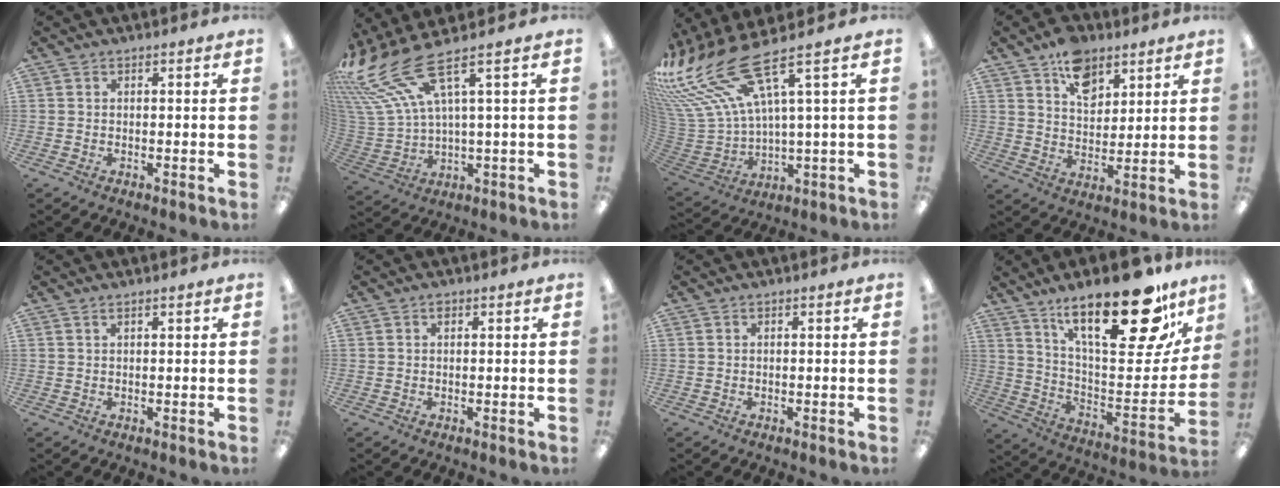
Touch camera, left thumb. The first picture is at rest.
{"total": 15.7, "force": [8.5, 6.0, 11.8], "torque": [-0.274, -0.051, 0.148]}
{"total": 19.7, "force": [11.5, 7.2, 14.3], "torque": [-0.305, -0.075, 0.201]}
{"total": 10.0, "force": [6.4, 6.3, 4.5], "torque": [-0.055, -0.029, 0.113]}
{"total": 0.8, "force": [0.6, 0.1, 0.5], "torque": [-0.012, 0.000, 0.011]}
{"total": 0.8, "force": [0.5, 0.5, 0.5], "torque": [-0.004, 0.001, 0.006]}
{"total": 0.0}
{"total": 26.9, "force": [17.4, 9.2, 18.3], "torque": [-0.265, -0.111, 0.286]}